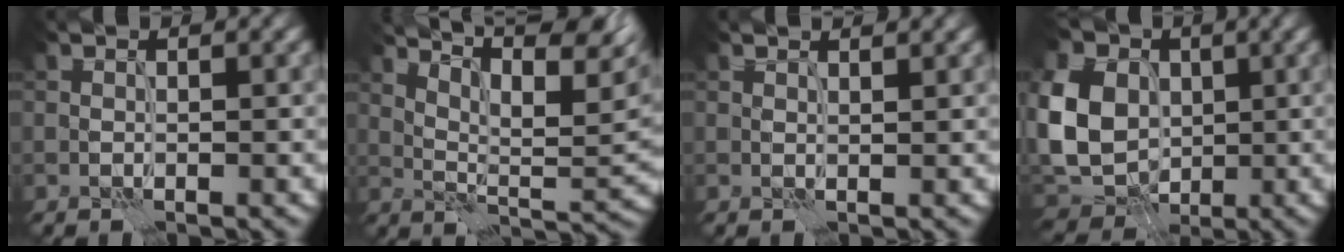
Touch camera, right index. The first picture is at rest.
{"total": 11.4, "force": [6.9, 3.1, 8.6], "torque": [-0.134, 0.018, 0.107]}
{"total": 2.0, "force": [1.5, 0.7, 1.1], "torque": [-0.002, 0.003, 0.003]}
{"total": 11.3, "force": [1.8, 8.9, 6.7], "torque": [-0.160, 0.008, 0.023]}